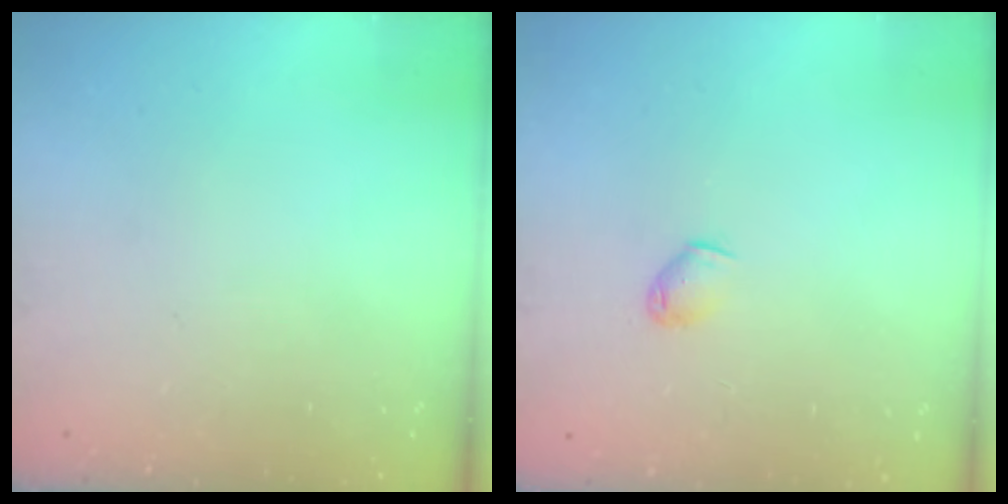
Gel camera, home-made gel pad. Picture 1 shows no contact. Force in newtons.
{"total": 3.6, "press": 3.5, "slide": 0.8}